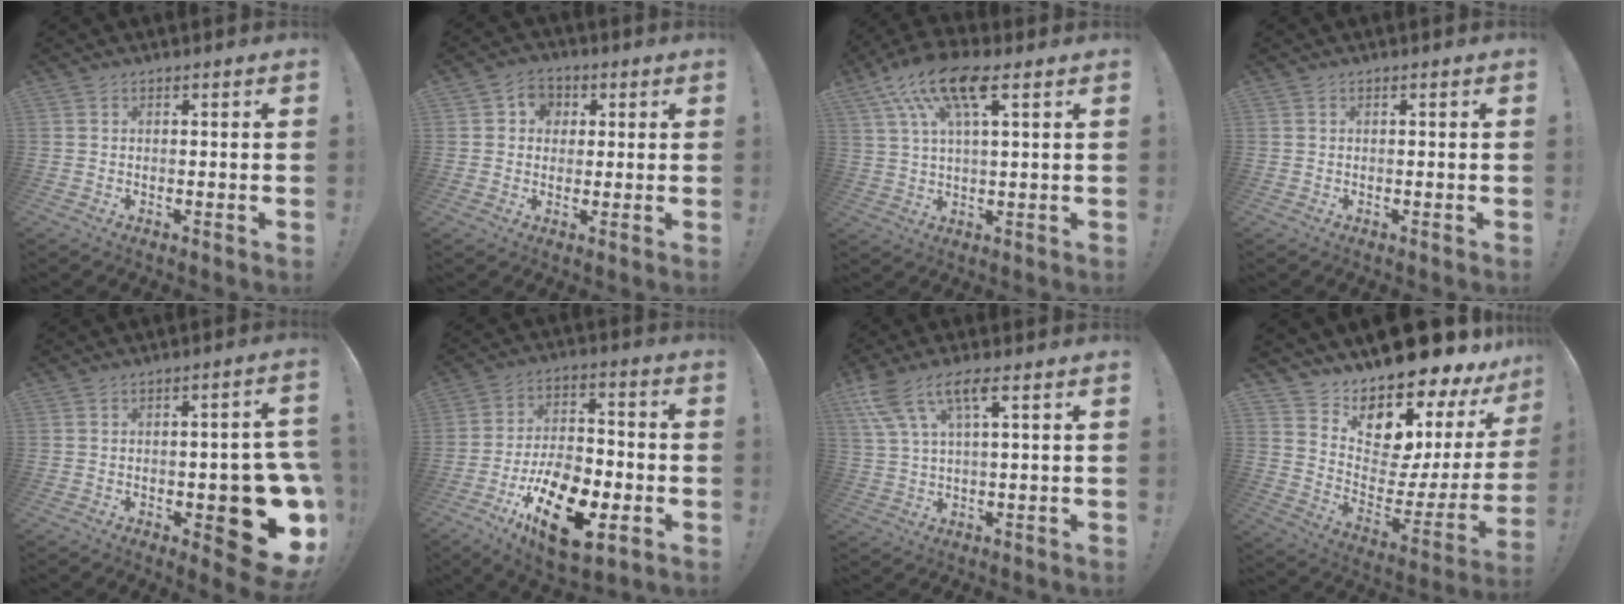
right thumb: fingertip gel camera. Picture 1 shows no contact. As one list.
[{"total": 5.7, "force": [1.1, 5.2, 2.0], "torque": [-0.026, 0.001, 0.020]}, {"total": 13.4, "force": [6.6, 4.6, 10.7], "torque": [-0.185, -0.017, 0.116]}, {"total": 0.0}, {"total": 16.5, "force": [-4.5, 6.7, 14.4], "torque": [-0.146, 0.015, -0.053]}, {"total": 20.5, "force": [-9.6, 10.7, 14.6], "torque": [-0.240, 0.065, -0.152]}, {"total": 8.6, "force": [4.3, 2.5, 7.1], "torque": [-0.139, -0.003, 0.084]}, {"total": 12.2, "force": [10.2, 4.4, 4.9], "torque": [-0.069, -0.122, 0.177]}]